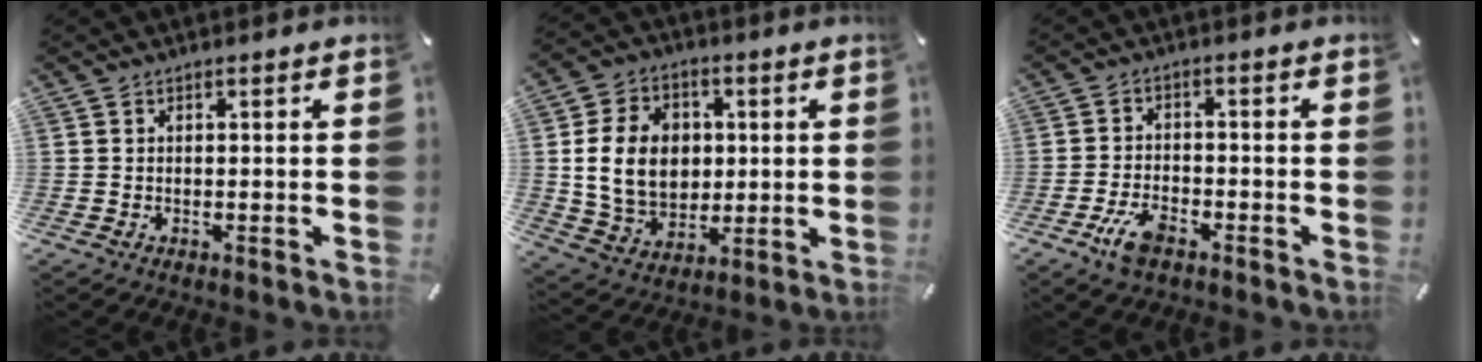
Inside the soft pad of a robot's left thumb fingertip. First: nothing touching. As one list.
[{"total": 14.3, "force": [1.1, 11.6, 8.3], "torque": [-0.170, 0.012, 0.022]}, {"total": 6.2, "force": [-3.5, 3.0, 4.1], "torque": [-0.096, 0.011, -0.068]}]